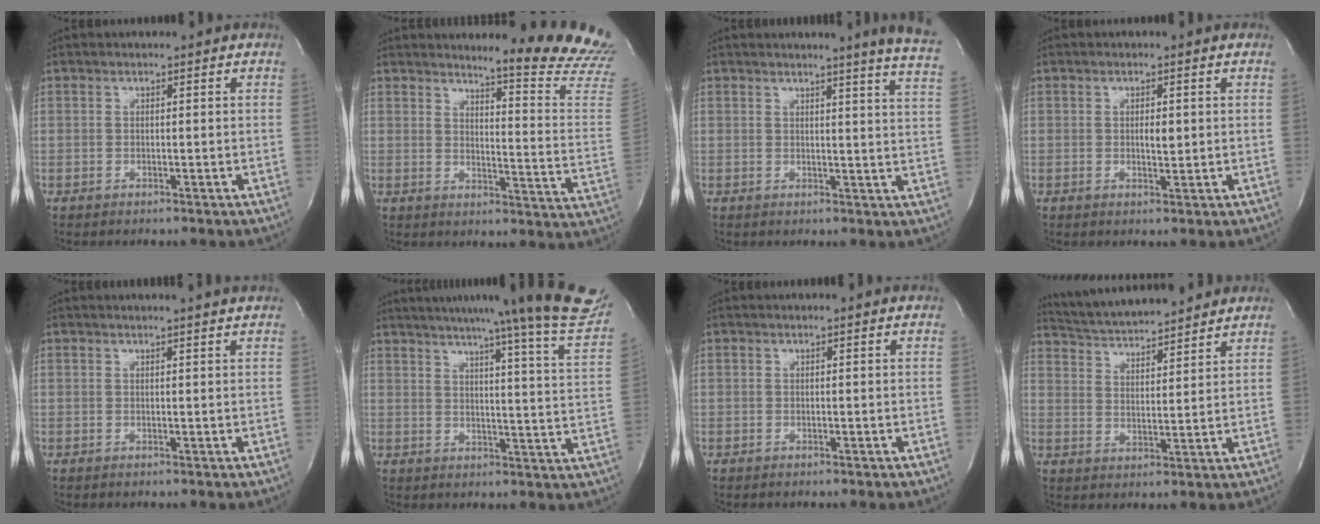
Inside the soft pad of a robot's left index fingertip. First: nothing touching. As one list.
[{"total": 16.1, "force": [15.4, -1.2, 4.4], "torque": [-0.059, -0.153, 0.162]}, {"total": 9.5, "force": [8.1, -1.7, 4.6], "torque": [-0.055, -0.064, 0.068]}, {"total": 1.9, "force": [0.2, 0.7, 1.8], "torque": [-0.031, -0.001, 0.006]}, {"total": 3.2, "force": [2.9, -0.8, 1.1], "torque": [-0.018, -0.001, 0.029]}, {"total": 25.4, "force": [22.3, -1.5, 12.1], "torque": [-0.177, -0.075, 0.269]}, {"total": 0.6, "force": [0.5, -0.1, 0.2], "torque": [-0.007, -0.002, 0.011]}, {"total": 13.5, "force": [12.6, 1.2, 4.6], "torque": [-0.086, 0.019, 0.201]}]